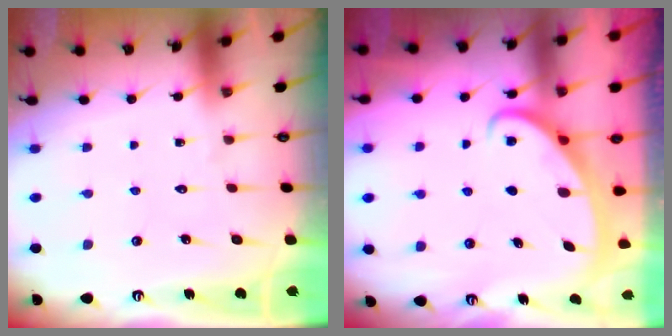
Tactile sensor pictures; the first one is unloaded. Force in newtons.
{"total": 2.5, "press": 2.5, "slide": 0.3}